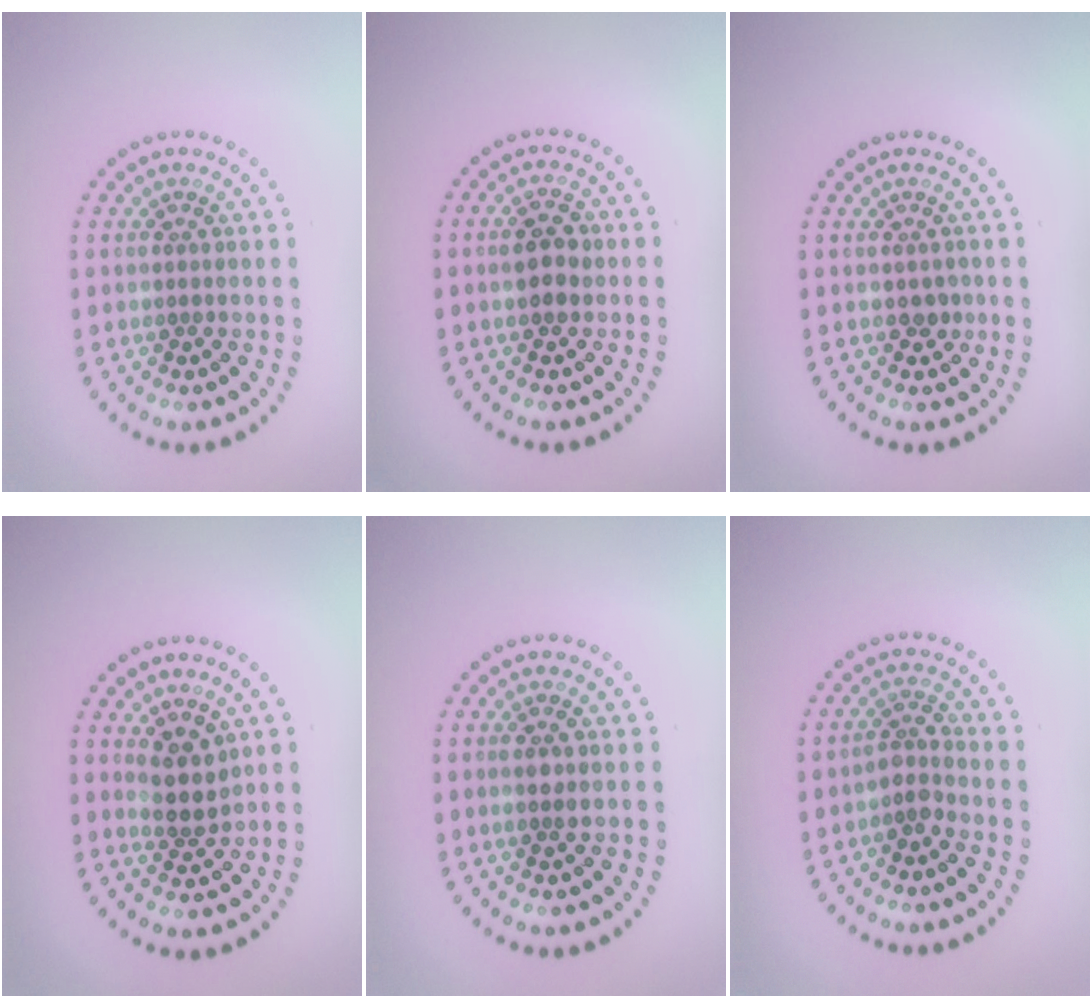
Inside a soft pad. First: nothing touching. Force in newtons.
{"total": 2.6, "press": 2.6, "slide": 0.1}
{"total": 1.0, "press": 1.0, "slide": 0.3}
{"total": 2.5, "press": 2.3, "slide": 1.1}
{"total": 1.5, "press": 1.3, "slide": 0.6}
{"total": 2.0, "press": 1.5, "slide": 1.2}